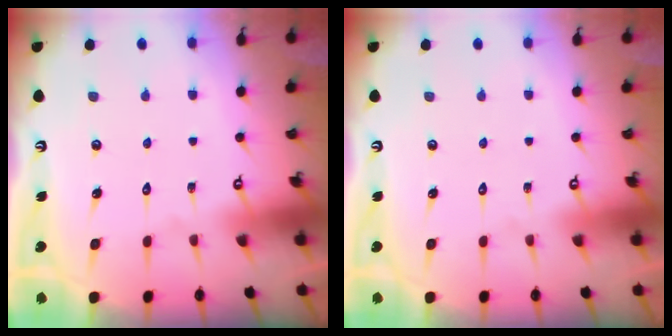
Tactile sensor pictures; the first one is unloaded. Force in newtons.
{"total": 0.0}